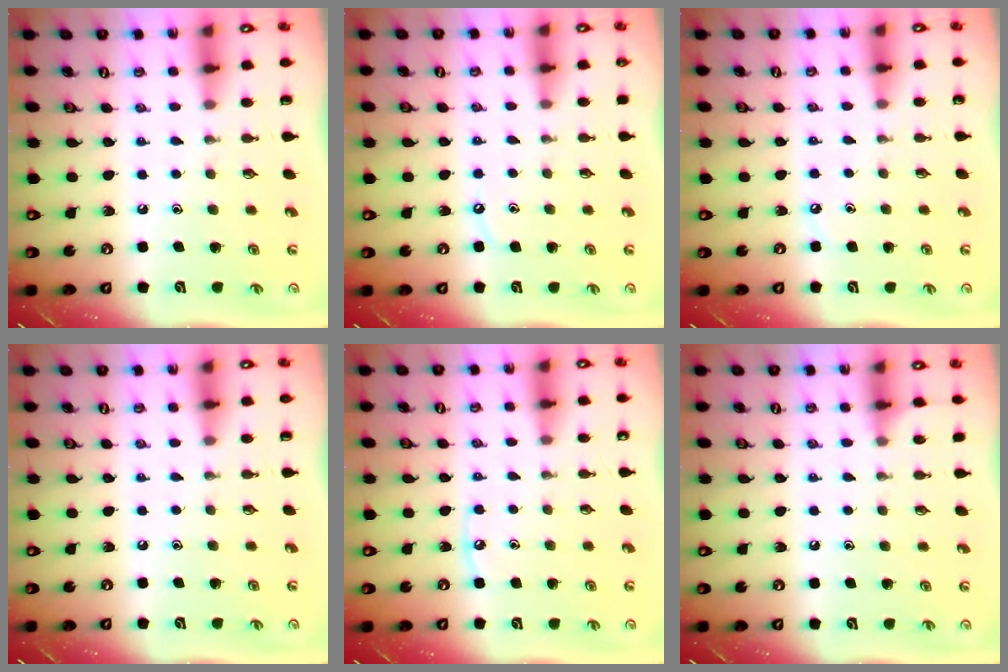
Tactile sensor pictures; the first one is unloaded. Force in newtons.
{"total": 3.8, "press": 3.7, "slide": 0.6}
{"total": 2.4, "press": 2.4, "slide": 0.3}
{"total": 0.0}
{"total": 3.6, "press": 3.6, "slide": 0.5}
{"total": 4.4, "press": 4.4, "slide": 0.6}